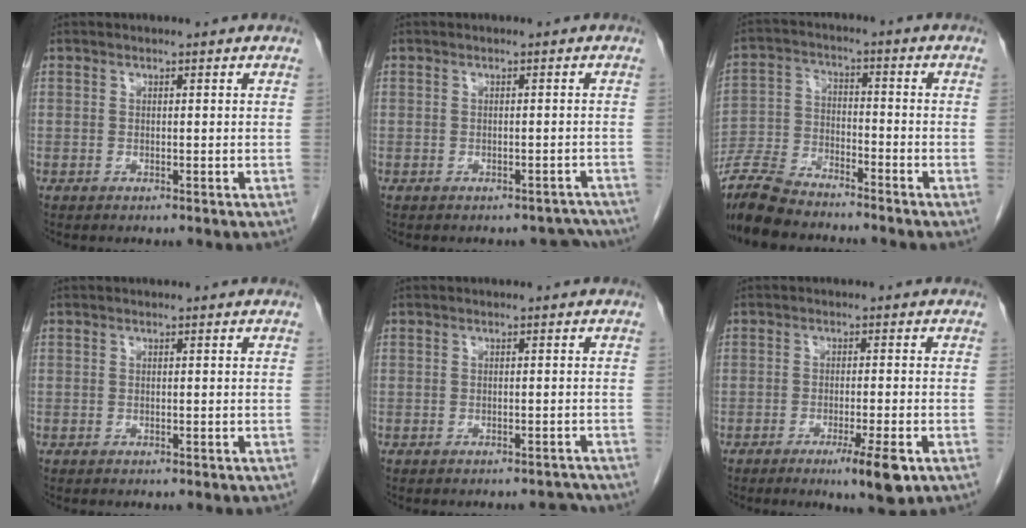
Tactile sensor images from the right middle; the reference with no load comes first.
{"total": 4.1, "force": [-3.7, 1.6, 0.3], "torque": [0.007, 0.007, -0.035]}
{"total": 12.2, "force": [-11.0, 2.5, 4.8], "torque": [-0.096, -0.024, -0.203]}
{"total": 0.0}
{"total": 2.8, "force": [-2.7, 0.5, 0.1], "torque": [0.008, -0.002, -0.031]}
{"total": 5.7, "force": [-3.1, 0.0, 4.8], "torque": [-0.071, -0.014, -0.044]}